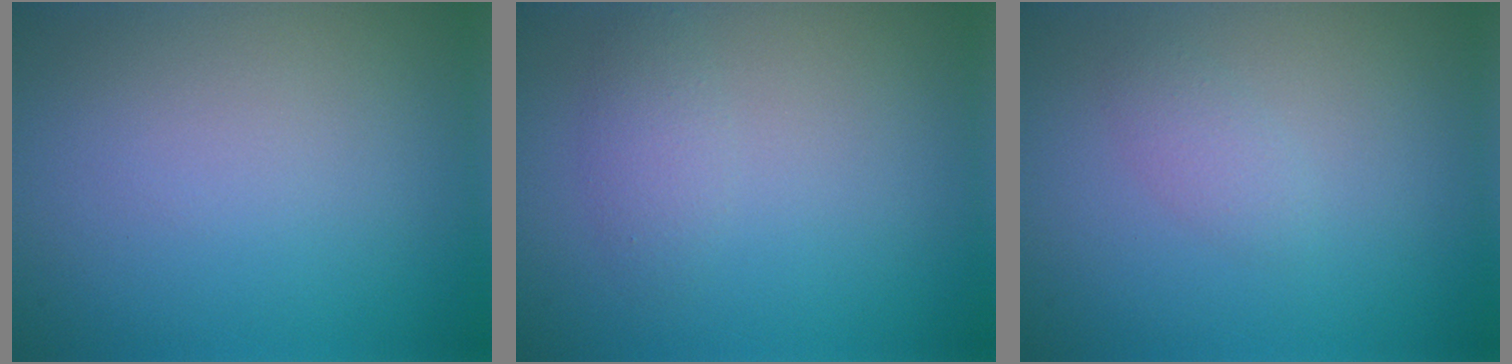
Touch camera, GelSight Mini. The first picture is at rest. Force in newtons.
{"total": 1.5, "press": 1.5, "slide": 0.1}
{"total": 1.2, "press": 1.2, "slide": 0.0}